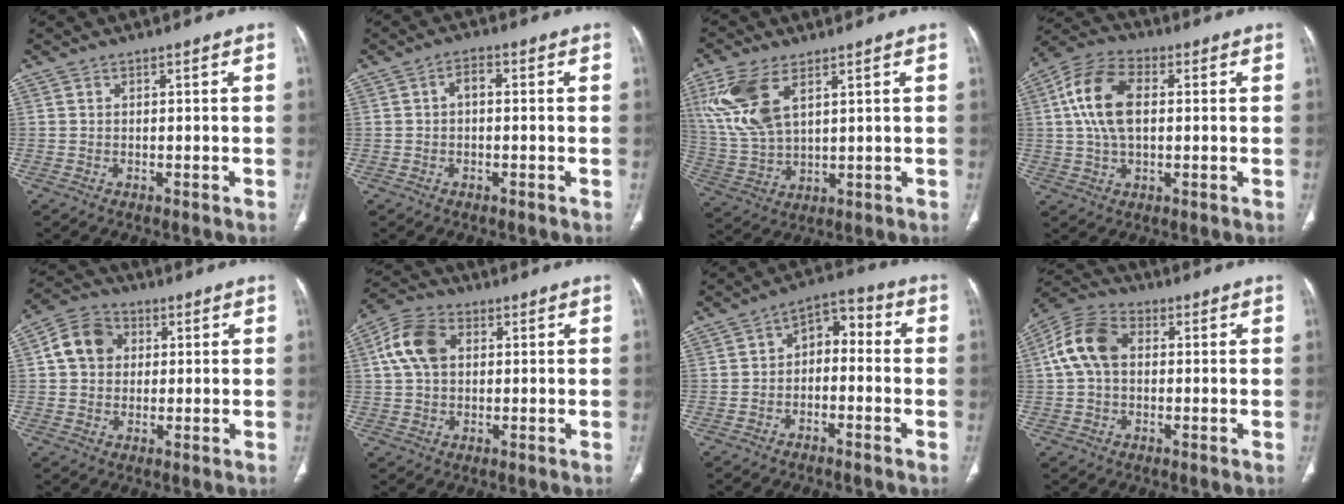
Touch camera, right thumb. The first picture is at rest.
{"total": 2.5, "force": [0.0, 1.4, 2.0], "torque": [-0.030, 0.013, -0.006]}
{"total": 12.4, "force": [5.5, 6.1, 9.3], "torque": [-0.214, -0.010, 0.122]}
{"total": 12.0, "force": [1.8, 6.9, 9.7], "torque": [-0.193, 0.018, 0.029]}
{"total": 8.5, "force": [1.8, 7.1, 4.3], "torque": [-0.062, 0.011, 0.023]}
{"total": 9.2, "force": [2.2, 6.3, 6.2], "torque": [-0.119, 0.016, 0.037]}
{"total": 6.8, "force": [-1.0, 4.7, 4.9], "torque": [-0.053, 0.042, -0.032]}
{"total": 10.2, "force": [1.3, 7.1, 7.2], "torque": [-0.144, 0.028, 0.017]}